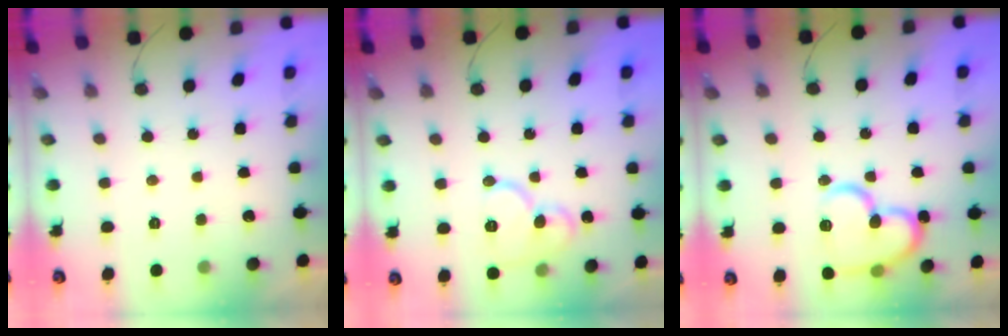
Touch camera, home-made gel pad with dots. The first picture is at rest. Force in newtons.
{"total": 11.9, "press": 11.8, "slide": 1.5}
{"total": 17.6, "press": 17.5, "slide": 2.3}